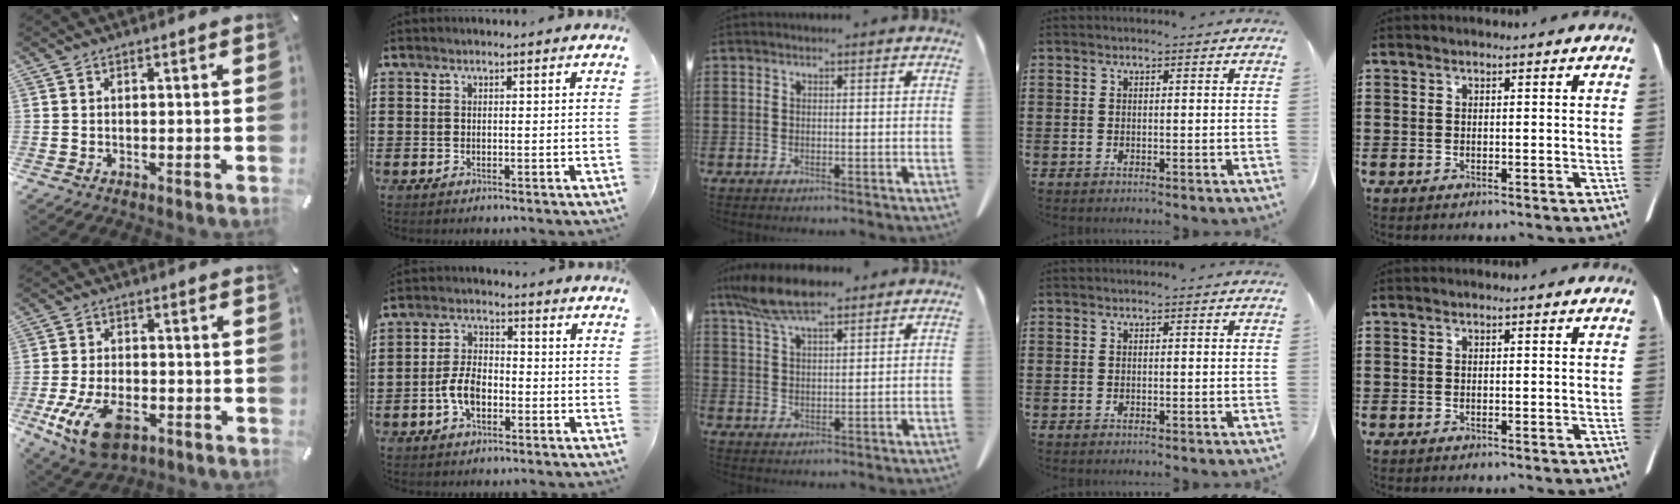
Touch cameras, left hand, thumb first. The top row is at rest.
{"thumb": {"total": 13.2, "force": [-5.7, 7.6, 9.2], "torque": [-0.197, 0.016, -0.098]}, "index": {"total": 5.5, "force": [-1.9, 2.9, 4.2], "torque": [-0.100, 0.001, -0.042]}, "middle": {"total": 8.1, "force": [6.3, 2.0, 4.6], "torque": [-0.107, -0.009, 0.119]}}